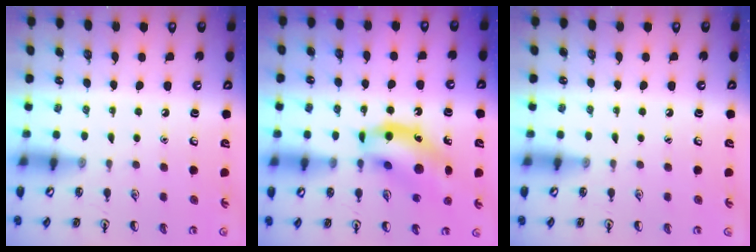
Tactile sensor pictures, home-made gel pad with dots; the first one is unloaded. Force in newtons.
{"total": 14.4, "press": 13.8, "slide": 4.1}
{"total": 0.0}